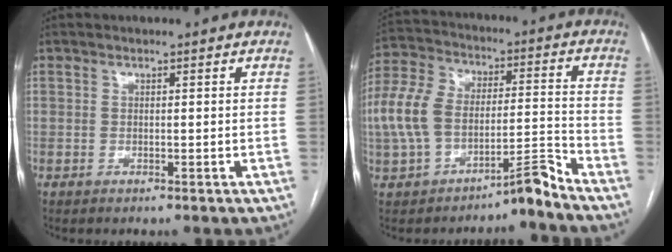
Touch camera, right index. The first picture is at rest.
{"total": 9.7, "force": [-5.2, 3.8, 7.2], "torque": [-0.151, 0.061, -0.093]}